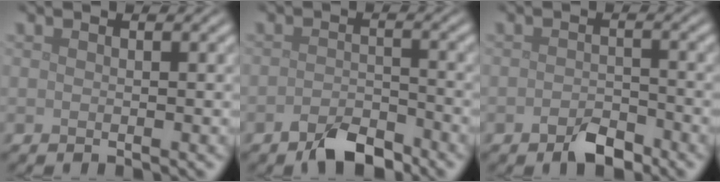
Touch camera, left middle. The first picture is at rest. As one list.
[{"total": 4.2, "force": [-3.1, 1.8, 2.2], "torque": [-0.036, -0.002, -0.061]}, {"total": 2.9, "force": [-1.9, 1.4, 1.6], "torque": [-0.026, 0.003, -0.037]}]